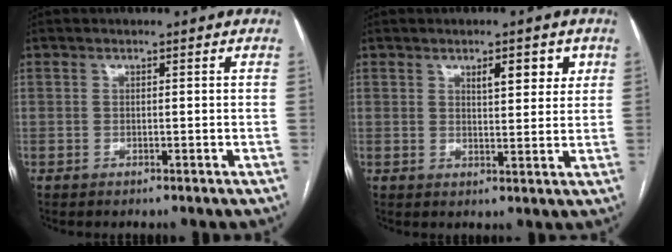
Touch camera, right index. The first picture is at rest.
{"total": 4.5, "force": [2.3, 1.5, 3.5], "torque": [-0.048, 0.002, 0.034]}